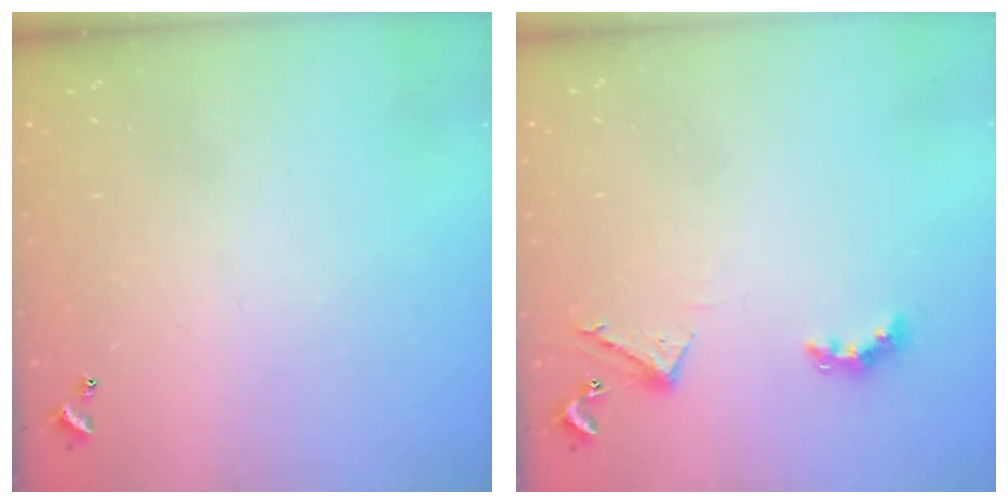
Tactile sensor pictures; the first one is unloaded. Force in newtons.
{"total": 2.8, "press": 2.8, "slide": 0.6}